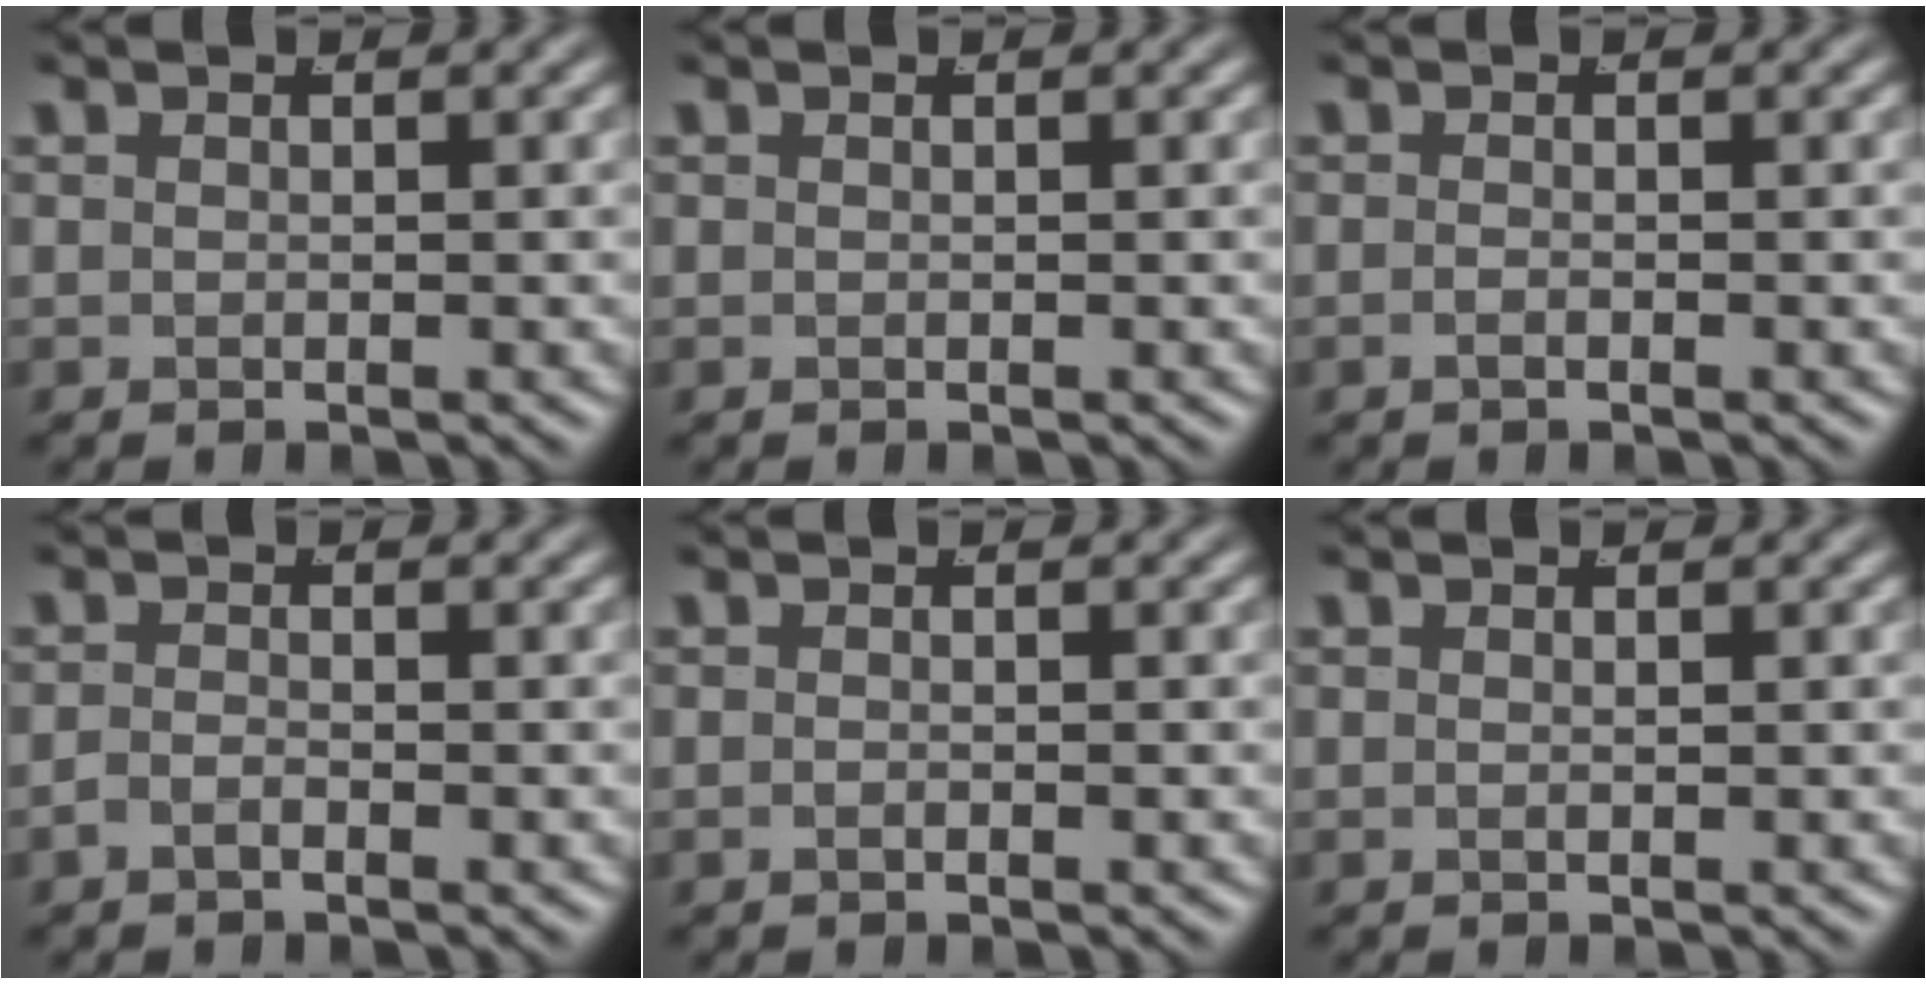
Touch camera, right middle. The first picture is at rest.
{"total": 0.0}
{"total": 0.7, "force": [-0.6, -0.1, 0.3], "torque": [-0.012, -0.005, -0.011]}
{"total": 1.3, "force": [-1.1, 0.1, 0.5], "torque": [-0.013, -0.008, -0.020]}
{"total": 0.6, "force": [-0.5, 0.0, 0.3], "torque": [-0.009, -0.003, -0.008]}
{"total": 0.0}